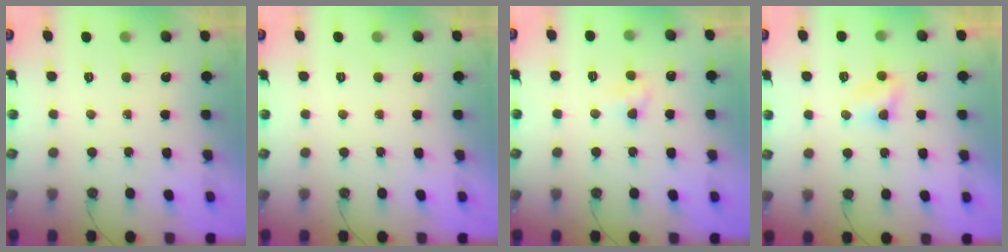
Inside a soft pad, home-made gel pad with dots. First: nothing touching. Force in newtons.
{"total": 0.0}
{"total": 4.1, "press": 4.1, "slide": 0.6}
{"total": 4.8, "press": 4.7, "slide": 0.3}